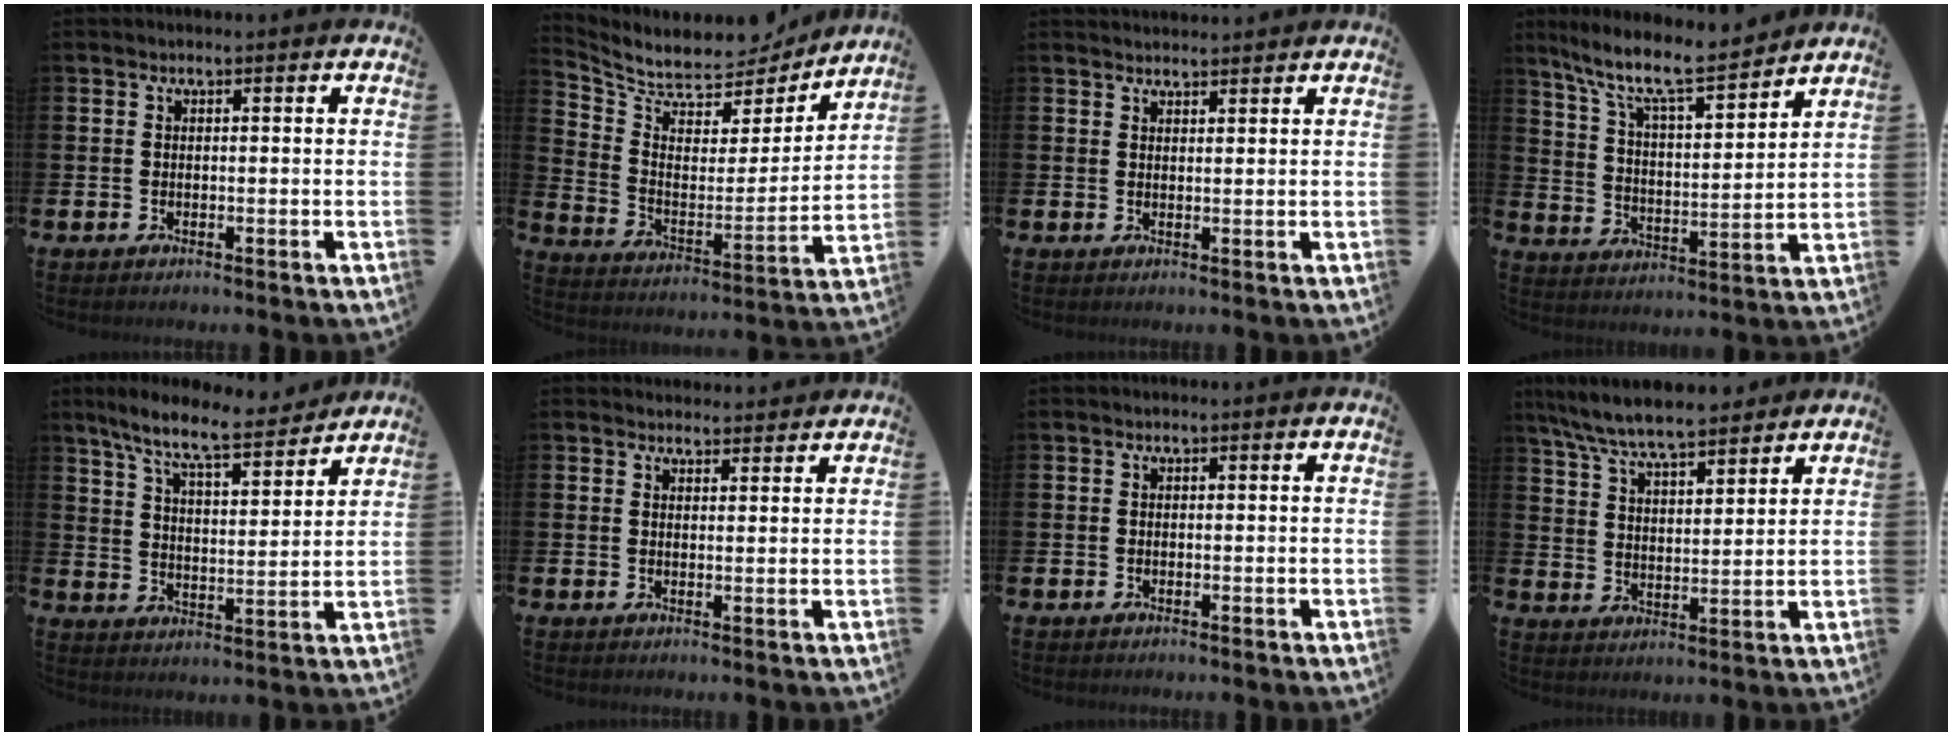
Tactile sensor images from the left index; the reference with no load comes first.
{"total": 7.3, "force": [6.9, 2.3, 0.9], "torque": [-0.068, -0.060, 0.117]}
{"total": 1.9, "force": [1.9, 0.3, -0.1], "torque": [0.006, -0.010, 0.032]}
{"total": 9.5, "force": [8.4, 1.2, 4.4], "torque": [-0.116, -0.055, 0.141]}
{"total": 9.1, "force": [8.1, 1.3, 4.1], "torque": [-0.105, -0.044, 0.140]}
{"total": 2.4, "force": [2.3, 0.5, -0.2], "torque": [0.008, -0.013, 0.040]}
{"total": 0.0}
{"total": 7.6, "force": [7.3, 0.8, 2.1], "torque": [-0.074, -0.035, 0.132]}